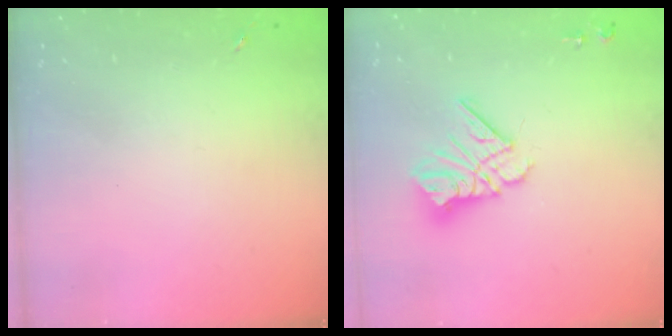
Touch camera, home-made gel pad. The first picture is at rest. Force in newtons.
{"total": 12.7, "press": 12.6, "slide": 1.1}